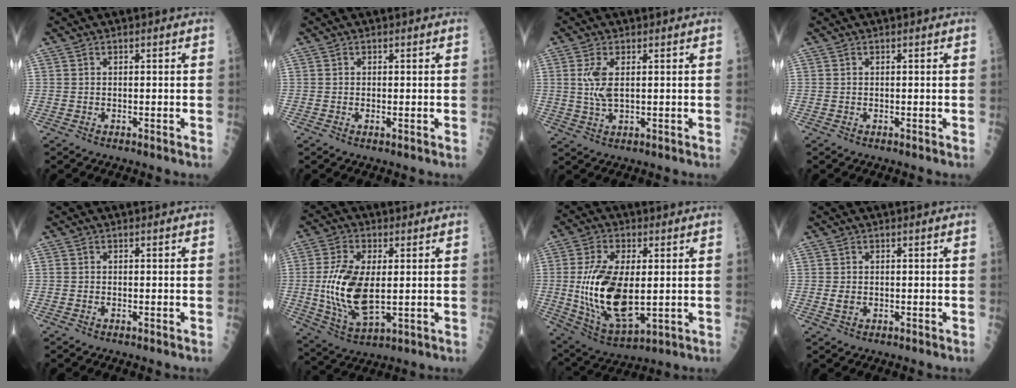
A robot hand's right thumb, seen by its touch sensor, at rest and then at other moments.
{"total": 0.6, "force": [-0.1, 0.1, 0.5], "torque": [-0.010, -0.001, -0.002]}
{"total": 4.7, "force": [0.9, 1.9, 4.2], "torque": [-0.095, -0.006, 0.023]}
{"total": 0.0}
{"total": 0.0}
{"total": 14.2, "force": [0.2, 6.6, 12.5], "torque": [-0.259, -0.014, 0.013]}
{"total": 18.5, "force": [-0.1, 8.9, 16.2], "torque": [-0.320, -0.017, 0.015]}
{"total": 1.5, "force": [-0.1, 1.1, 1.0], "torque": [-0.013, 0.001, -0.001]}